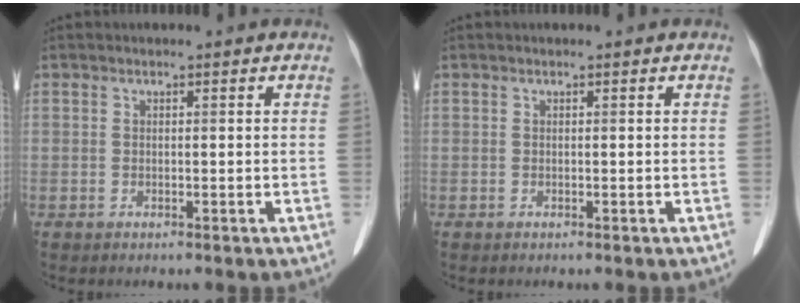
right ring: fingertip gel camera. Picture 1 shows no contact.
{"total": 0.0}